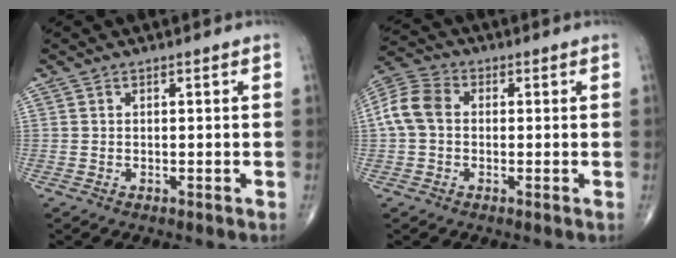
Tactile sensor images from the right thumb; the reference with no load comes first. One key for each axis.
{"total": 7.6, "fx": 0.4, "fy": 5.8, "fz": 4.9, "tx": -0.101, "ty": 0.025, "tz": -0.001}